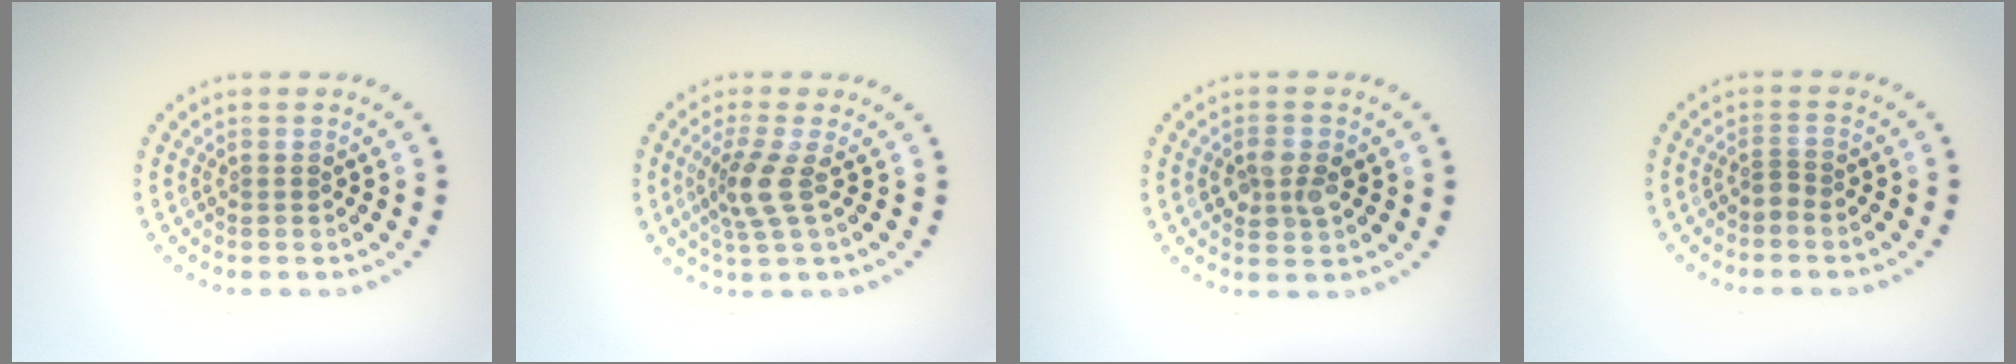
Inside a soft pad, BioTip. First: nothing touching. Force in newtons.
{"total": 2.9, "press": 2.1, "slide": 2.1}
{"total": 2.4, "press": 2.4, "slide": 0.2}
{"total": 0.8, "press": 0.4, "slide": 0.6}